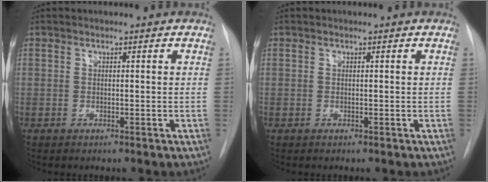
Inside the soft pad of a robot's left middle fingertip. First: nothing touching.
{"total": 0.0}